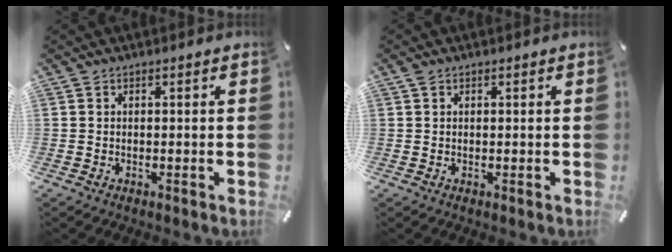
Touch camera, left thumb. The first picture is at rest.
{"total": 1.0, "force": [0.4, 0.7, 0.6], "torque": [-0.013, 0.003, 0.006]}